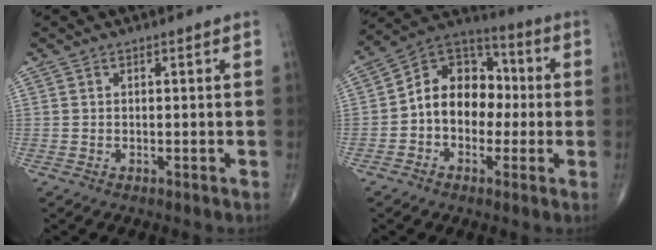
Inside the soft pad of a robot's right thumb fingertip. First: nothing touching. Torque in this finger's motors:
{"motor_torque": [-0.23, 1.09, 0.19, -0.19, 0.11]}